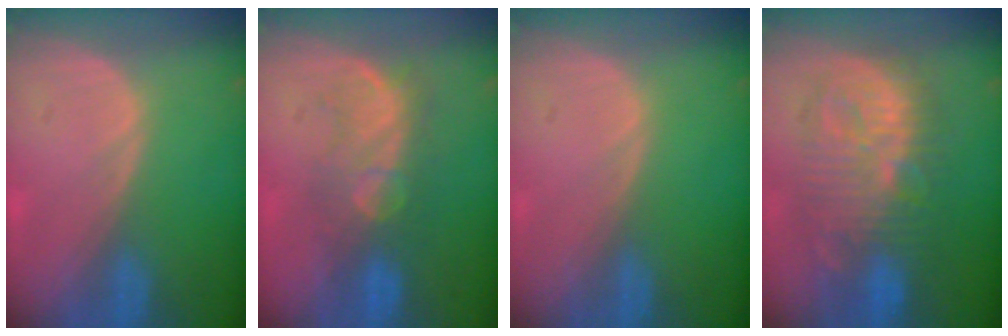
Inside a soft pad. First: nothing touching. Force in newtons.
{"total": 7.6, "press": 7.3, "slide": 2.1}
{"total": 0.0}
{"total": 10.8, "press": 10.8, "slide": 0.5}